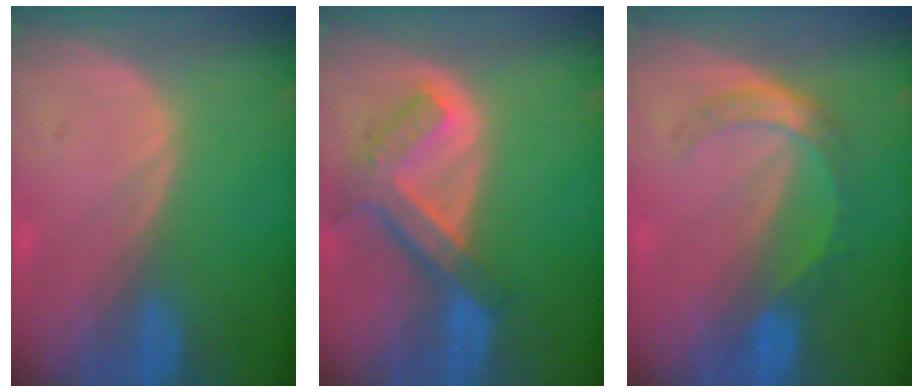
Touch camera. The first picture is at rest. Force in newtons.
{"total": 7.5, "press": 6.4, "slide": 3.8}
{"total": 5.4, "press": 4.7, "slide": 2.5}